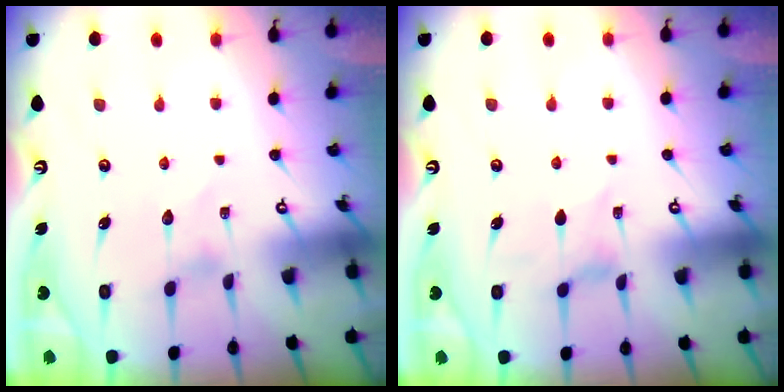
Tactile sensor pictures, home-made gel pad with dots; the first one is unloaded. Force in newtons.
{"total": 0.0}